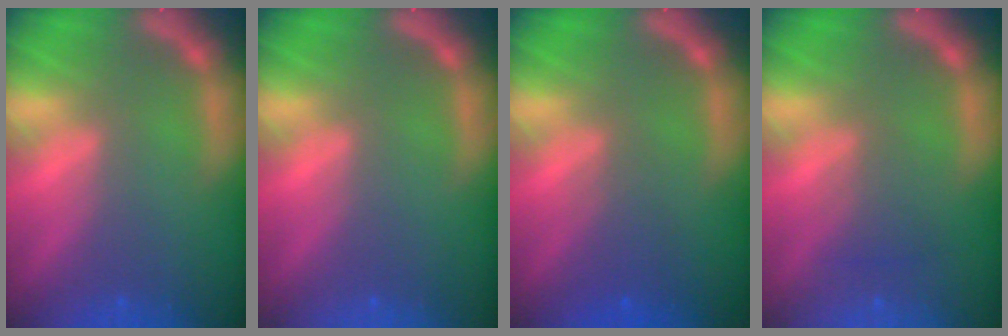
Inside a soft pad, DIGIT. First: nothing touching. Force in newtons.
{"total": 0.0}
{"total": 2.5}
{"total": 2.0}